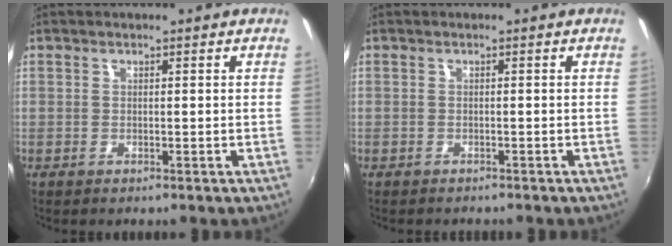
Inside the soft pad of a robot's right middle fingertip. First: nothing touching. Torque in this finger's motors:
{"motor_torque": [1.07, -1.07, 0.04, 0.04]}